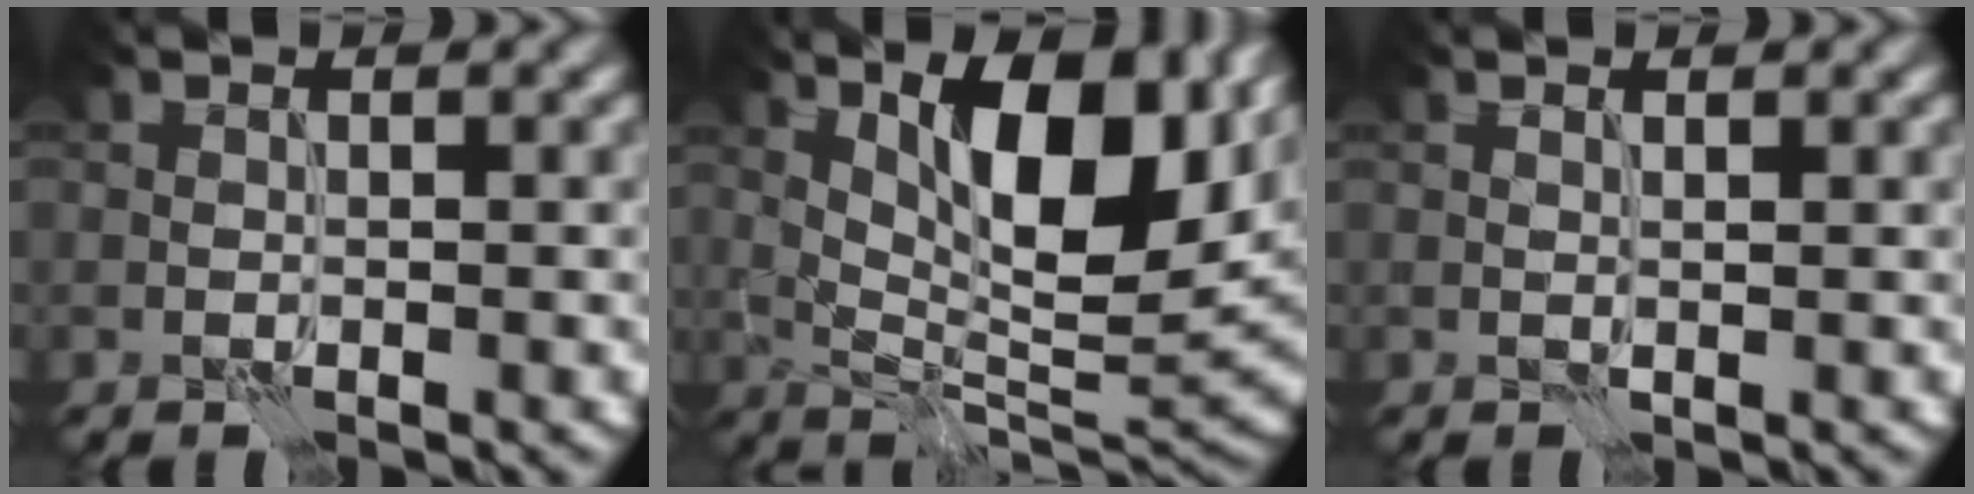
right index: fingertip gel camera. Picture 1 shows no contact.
{"total": 12.4, "force": [4.8, 4.1, 10.7], "torque": [-0.165, 0.006, 0.083]}
{"total": 0.6, "force": [0.3, 0.0, 0.5], "torque": [-0.012, 0.000, 0.004]}